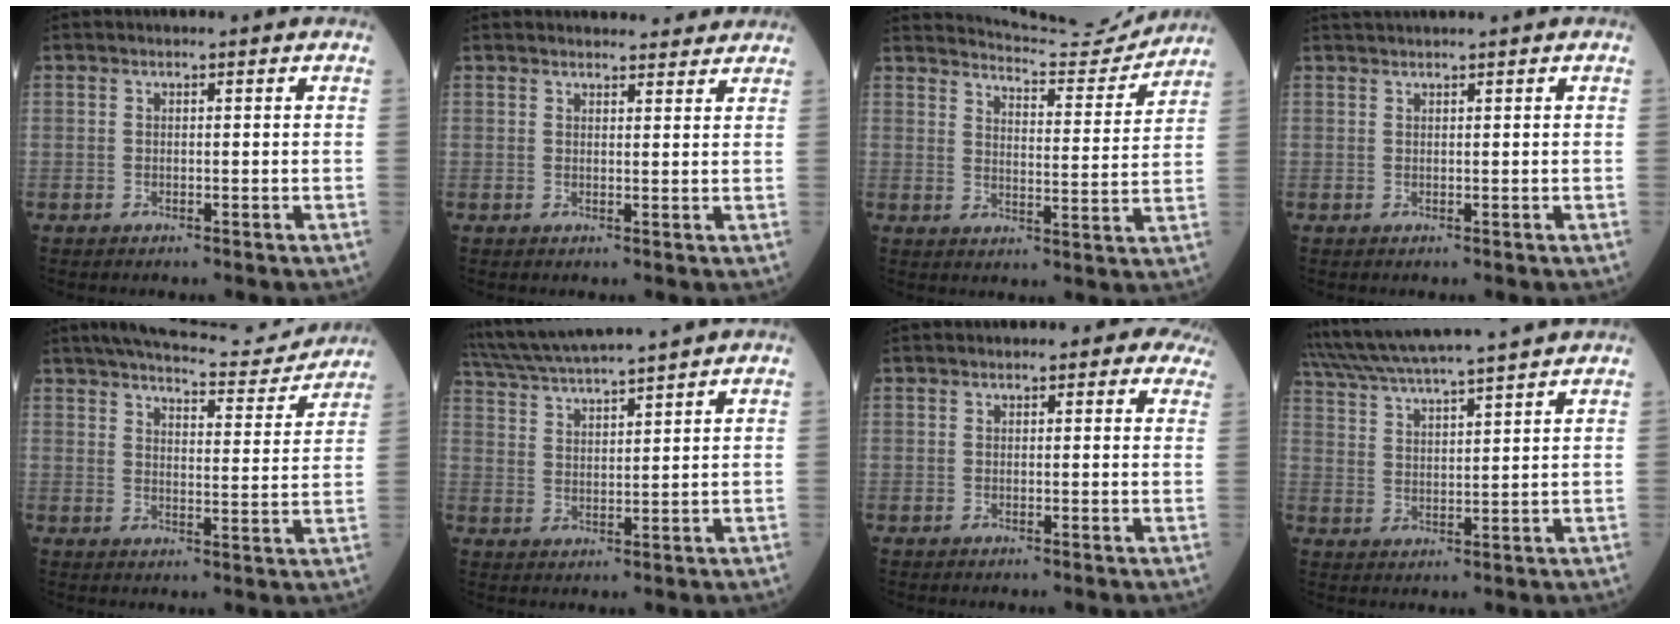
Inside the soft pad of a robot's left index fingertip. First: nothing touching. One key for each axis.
{"total": 8.6, "fx": 8.1, "fy": 1.9, "fz": 2.2, "tx": -0.018, "ty": 0.014, "tz": 0.089}
{"total": 11.4, "fx": 11.4, "fy": -0.4, "fz": 0.8, "tx": -0.020, "ty": -0.025, "tz": 0.156}
{"total": 3.3, "fx": 3.0, "fy": -0.5, "fz": 1.2, "tx": -0.011, "ty": 0.027, "tz": 0.054}
{"total": 15.8, "fx": 14.5, "fy": 2.7, "fz": 5.4, "tx": -0.071, "ty": 0.000, "tz": 0.185}
{"total": 12.2, "fx": 11.1, "fy": -0.7, "fz": 5.0, "tx": -0.102, "ty": 0.025, "tz": 0.193}
{"total": 2.9, "fx": 2.1, "fy": 1.3, "fz": 1.4, "tx": -0.005, "ty": 0.010, "tz": 0.017}
{"total": 16.0, "fx": 14.5, "fy": -0.6, "fz": 6.9, "tx": -0.136, "ty": 0.024, "tz": 0.230}